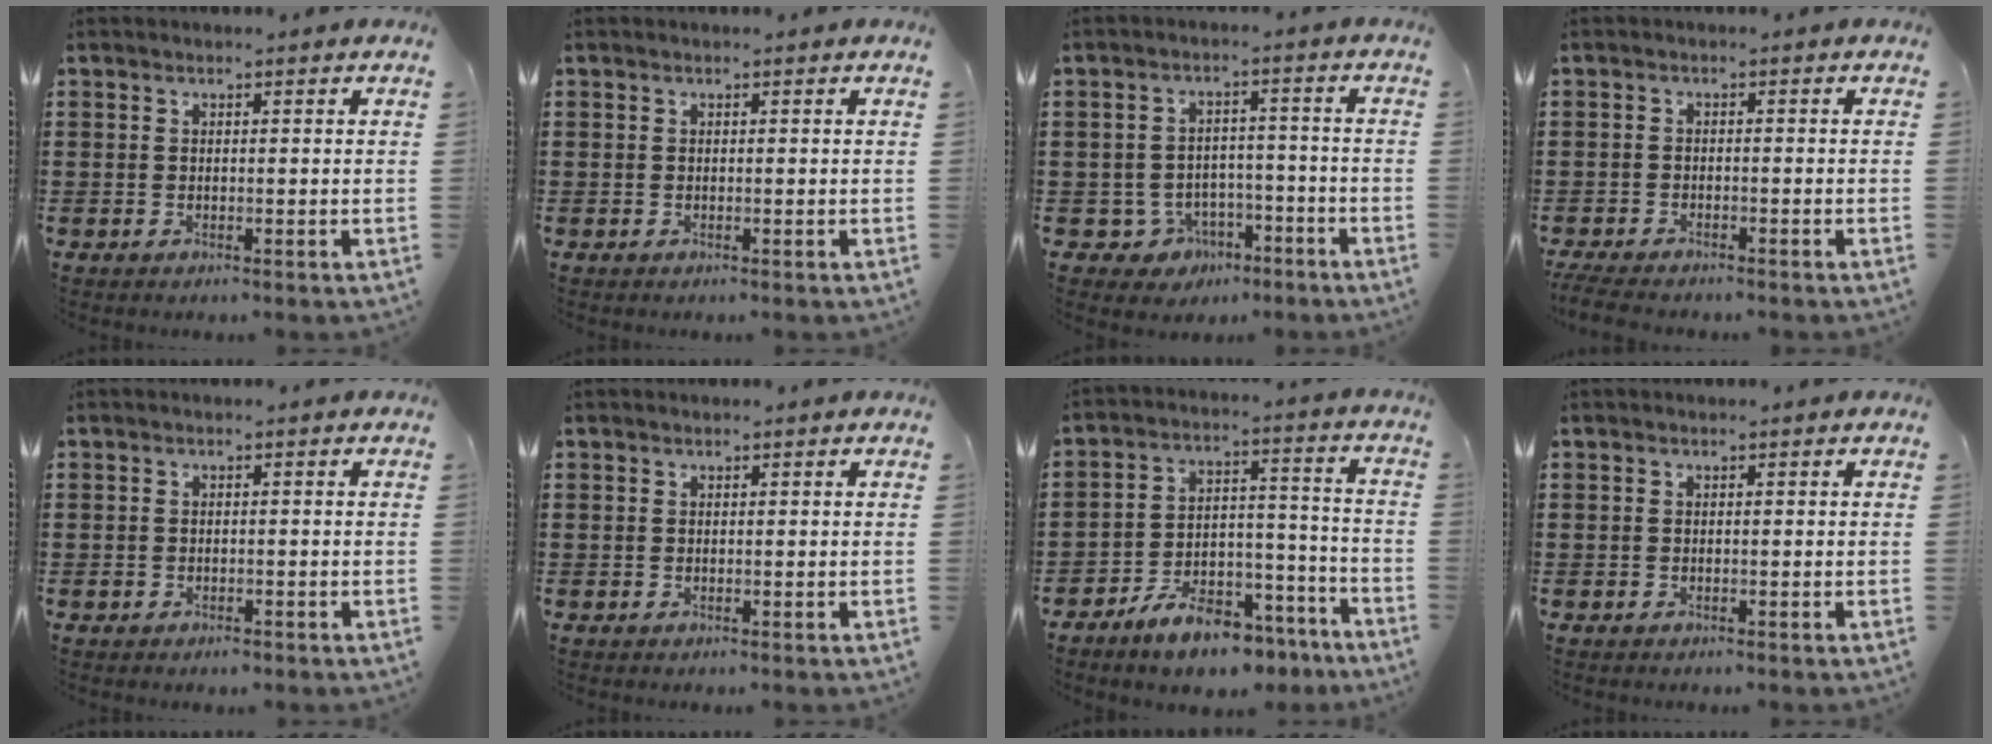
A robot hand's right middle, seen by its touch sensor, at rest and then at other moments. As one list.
[{"total": 0.0}, {"total": 4.1, "force": [-3.0, 2.7, 1.0], "torque": [-0.041, 0.006, -0.064]}, {"total": 2.3, "force": [-2.2, 0.2, 0.6], "torque": [-0.026, -0.003, -0.051]}, {"total": 0.7, "force": [-0.4, 0.5, 0.3], "torque": [-0.007, 0.000, -0.010]}, {"total": 0.0}, {"total": 9.2, "force": [-7.8, 3.0, 3.9], "torque": [-0.059, 0.036, -0.144]}, {"total": 0.0}]